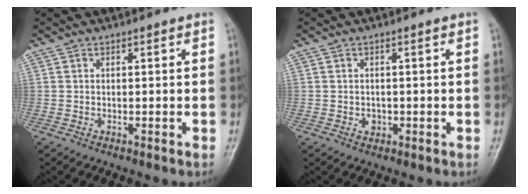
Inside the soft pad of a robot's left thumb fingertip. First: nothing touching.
{"total": 1.3, "force": [-0.3, 1.1, 0.7], "torque": [-0.005, 0.002, -0.002]}